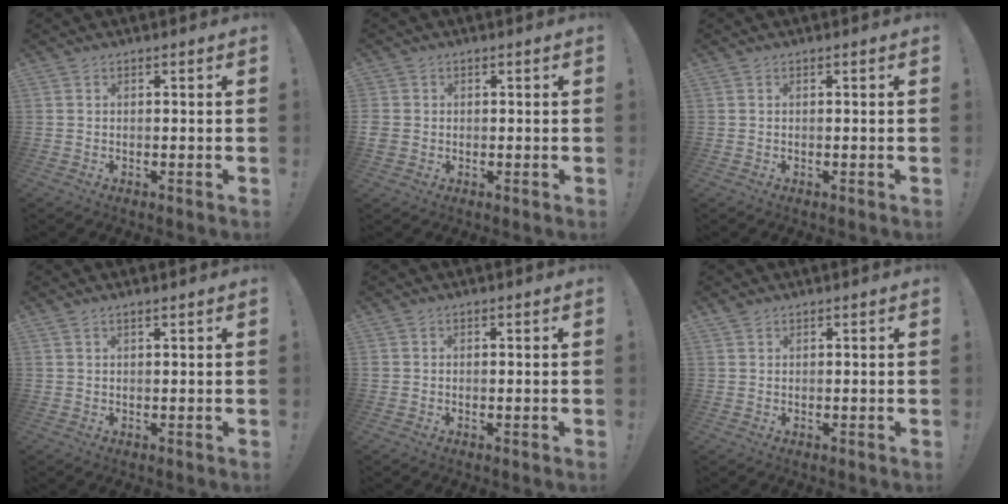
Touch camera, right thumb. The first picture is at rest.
{"total": 2.7, "force": [-0.1, 2.5, 1.0], "torque": [-0.017, 0.000, -0.003]}
{"total": 0.0}
{"total": 1.0, "force": [0.9, 0.2, 0.4], "torque": [-0.016, 0.003, 0.018]}
{"total": 0.7, "force": [0.2, 0.6, 0.2], "torque": [0.002, 0.000, 0.003]}
{"total": 1.1, "force": [0.8, 0.7, 0.2], "torque": [0.004, -0.003, 0.014]}